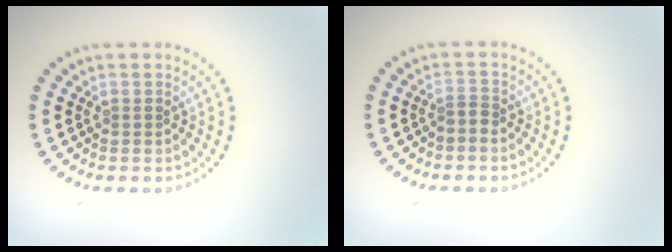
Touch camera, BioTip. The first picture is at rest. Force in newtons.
{"total": 0.8, "press": 0.5, "slide": 0.6}